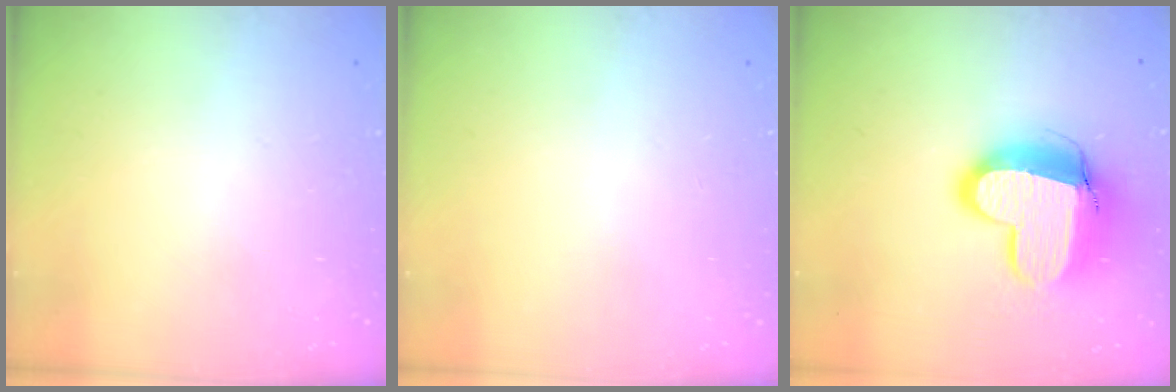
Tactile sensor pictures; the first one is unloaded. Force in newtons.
{"total": 0.0}
{"total": 14.4, "press": 14.4, "slide": 1.1}